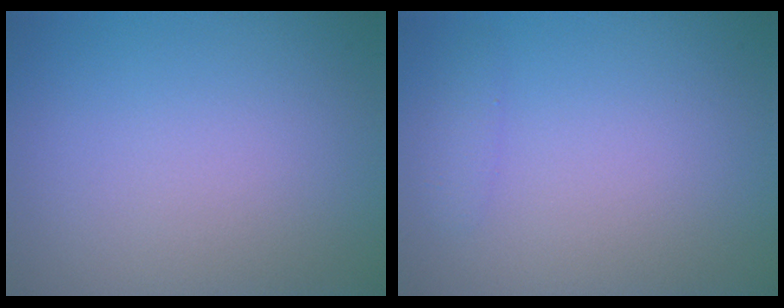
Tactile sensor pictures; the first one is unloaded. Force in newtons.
{"total": 0.8, "press": 0.8, "slide": 0.0}